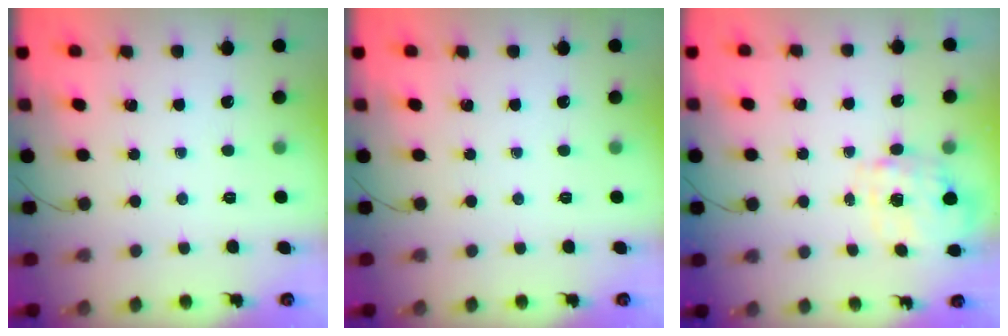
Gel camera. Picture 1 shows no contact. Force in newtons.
{"total": 0.0}
{"total": 4.0, "press": 3.9, "slide": 0.8}